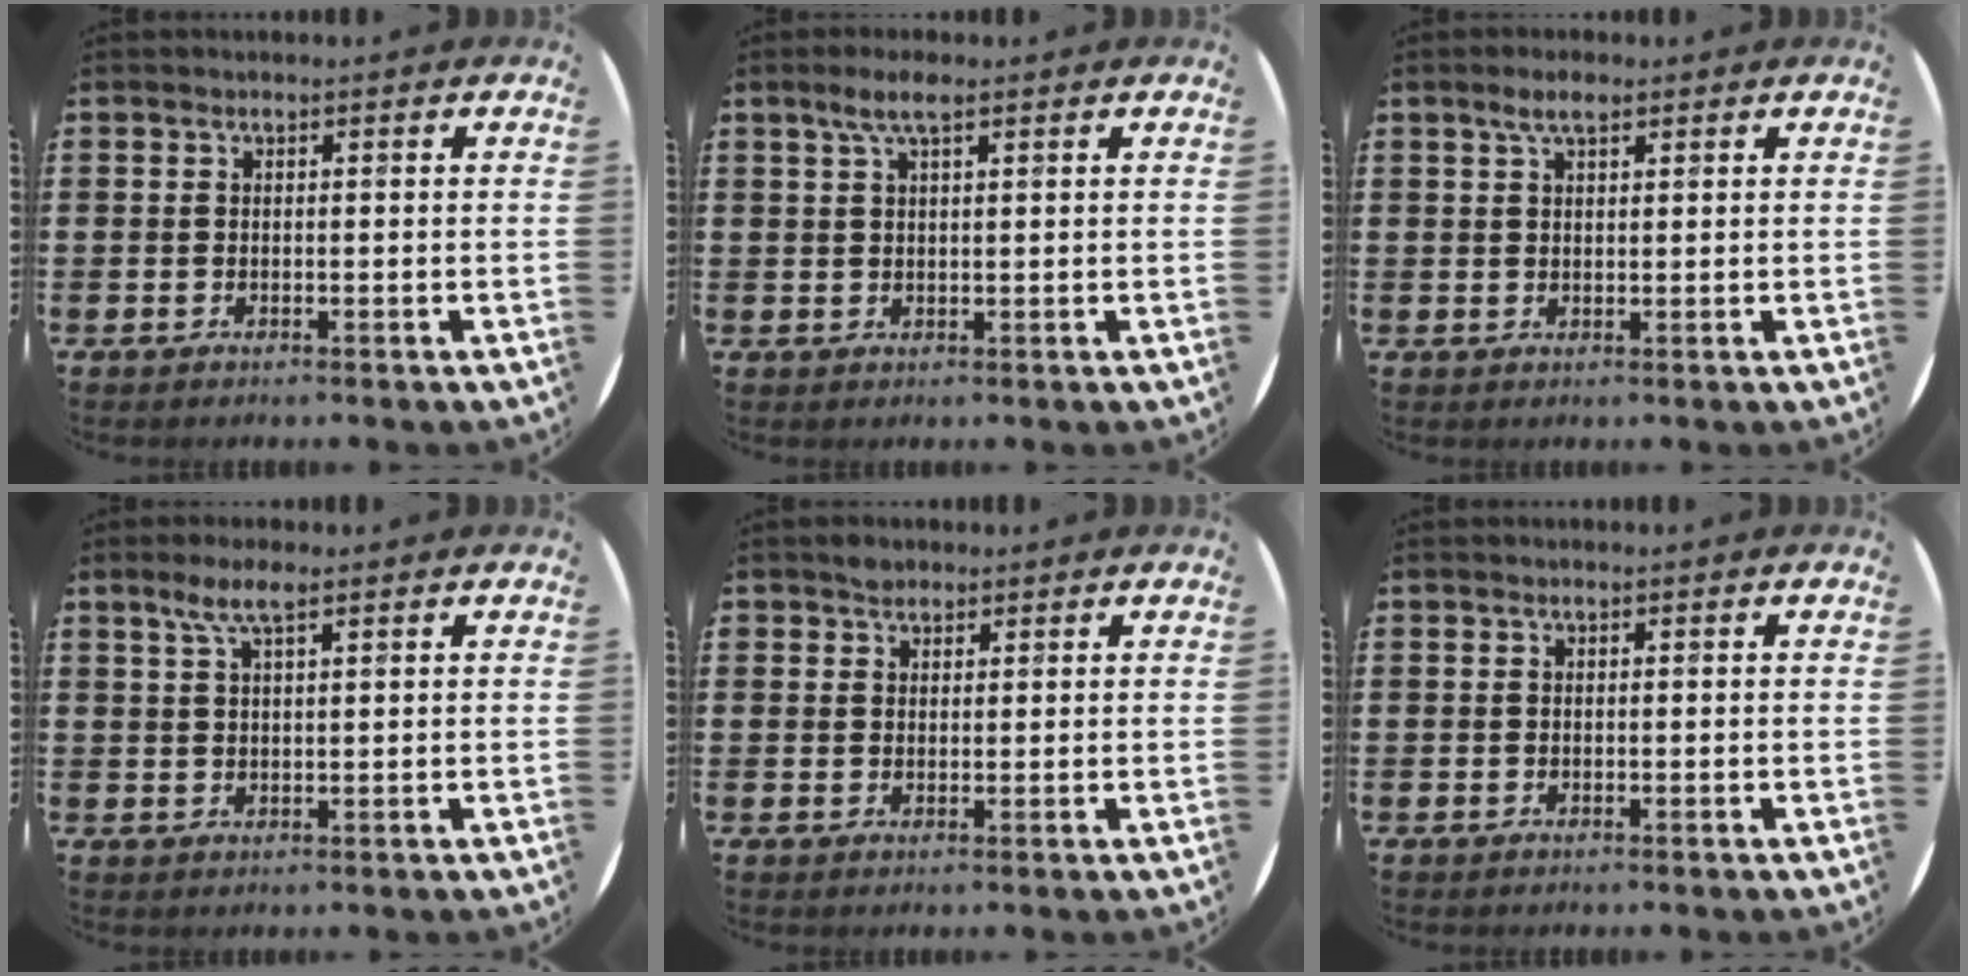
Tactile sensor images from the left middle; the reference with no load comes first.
{"total": 3.4, "force": [2.1, 0.7, 2.5], "torque": [-0.053, 0.007, 0.036]}
{"total": 2.8, "force": [1.9, 0.9, 1.8], "torque": [-0.030, 0.003, 0.033]}
{"total": 3.9, "force": [2.5, 0.9, 2.9], "torque": [-0.062, 0.006, 0.043]}
{"total": 1.5, "force": [1.3, 0.8, 0.1], "torque": [0.005, -0.001, 0.025]}
{"total": 0.0}